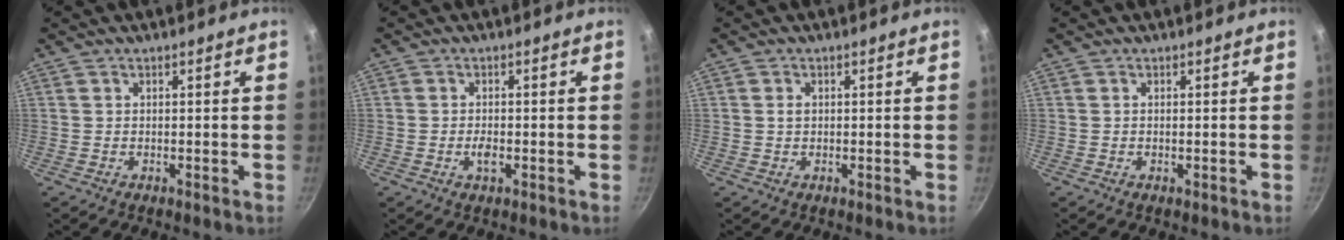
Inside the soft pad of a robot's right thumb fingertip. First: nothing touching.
{"total": 2.4, "force": [-0.7, 1.2, 1.9], "torque": [-0.035, 0.006, -0.014]}
{"total": 1.3, "force": [0.1, 0.9, 0.8], "torque": [-0.013, 0.004, 0.002]}
{"total": 0.0}